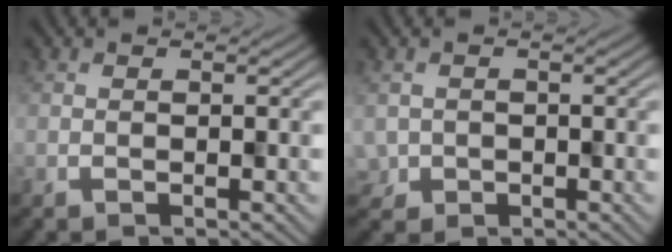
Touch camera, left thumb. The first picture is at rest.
{"total": 2.2, "force": [-1.0, 2.0, 0.4], "torque": [-0.012, -0.012, -0.019]}